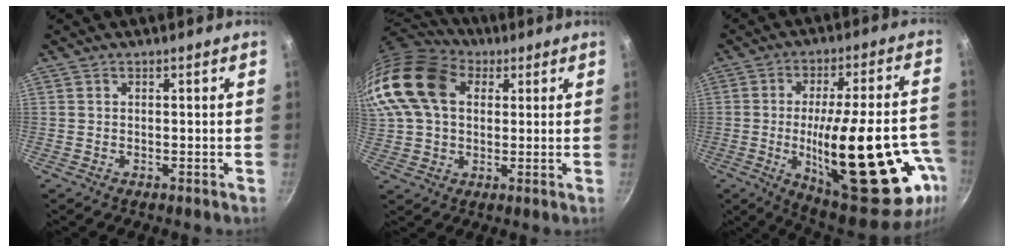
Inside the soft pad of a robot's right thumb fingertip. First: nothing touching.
{"total": 18.8, "force": [5.0, 13.4, 12.1], "torque": [-0.245, 0.023, 0.079]}
{"total": 30.3, "force": [-8.0, 9.7, 27.5], "torque": [-0.372, 0.008, -0.097]}